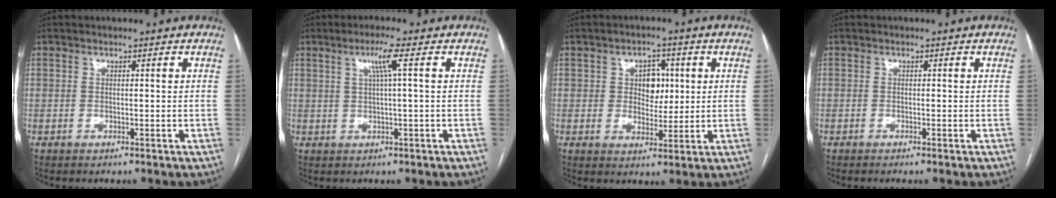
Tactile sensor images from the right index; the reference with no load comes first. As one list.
[{"total": 3.7, "force": [1.2, -0.7, 3.4], "torque": [-0.069, 0.004, 0.024]}, {"total": 5.2, "force": [1.1, 3.5, 3.6], "torque": [-0.048, 0.011, 0.023]}, {"total": 0.8, "force": [-0.6, -0.2, 0.4], "torque": [-0.007, 0.003, -0.013]}]